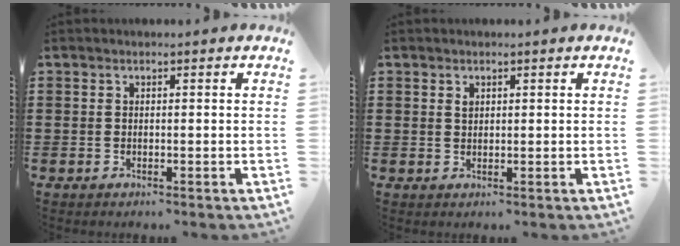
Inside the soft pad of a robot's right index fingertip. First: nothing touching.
{"total": 0.7, "force": [0.4, 0.5, 0.4], "torque": [-0.008, 0.002, 0.007]}